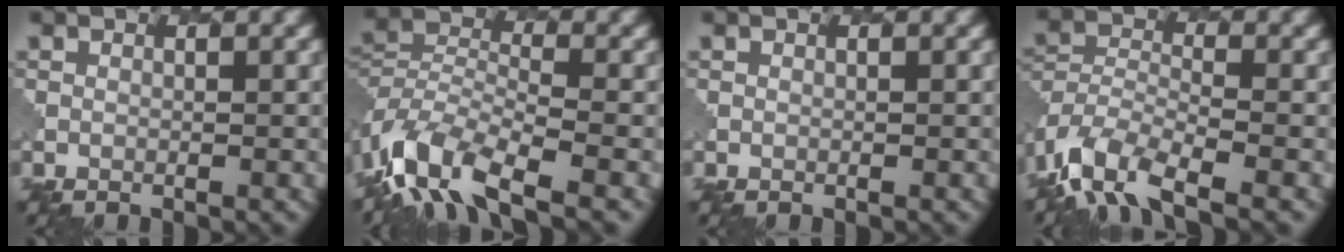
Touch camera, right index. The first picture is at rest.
{"total": 9.1, "force": [-6.0, 4.0, 5.6], "torque": [-0.108, -0.009, -0.124]}
{"total": 0.0}
{"total": 8.1, "force": [-5.4, 3.6, 4.8], "torque": [-0.093, -0.012, -0.111]}